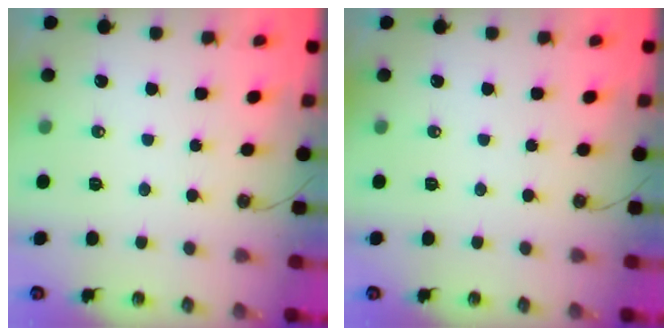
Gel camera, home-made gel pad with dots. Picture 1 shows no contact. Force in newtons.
{"total": 0.0}